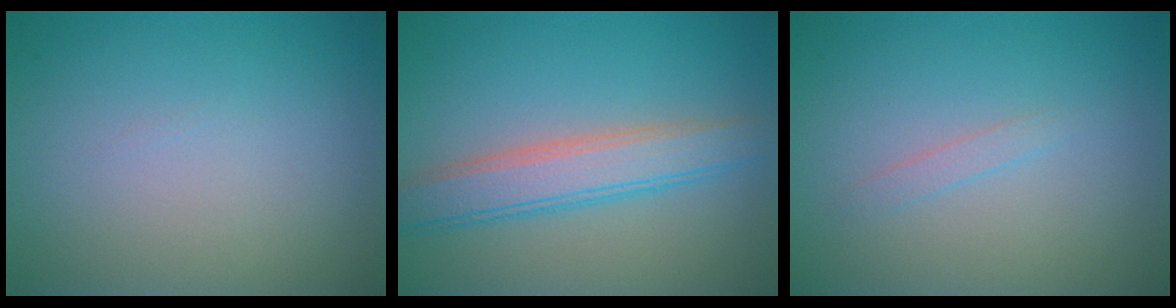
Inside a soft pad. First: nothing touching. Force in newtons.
{"total": 3.9, "press": 3.9, "slide": 0.2}
{"total": 0.8, "press": 0.8, "slide": 0.1}